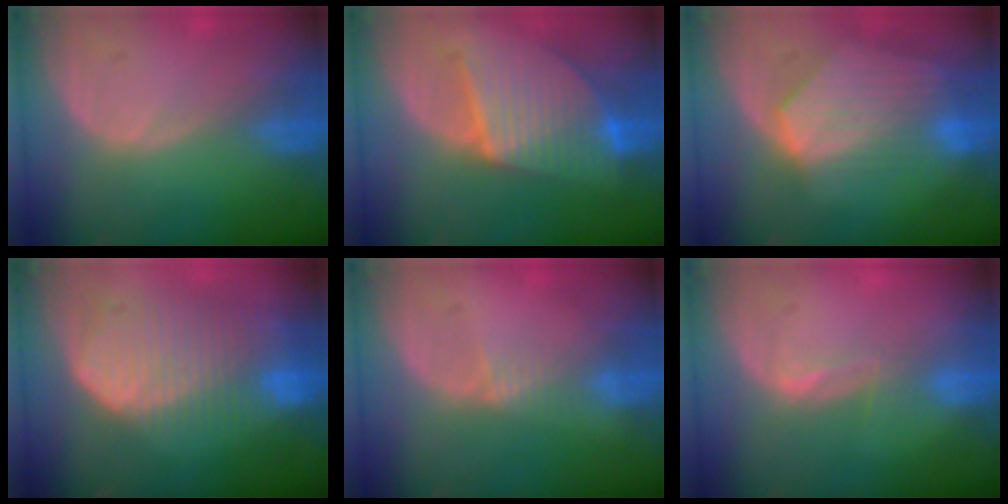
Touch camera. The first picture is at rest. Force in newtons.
{"total": 9.8, "press": 9.7, "slide": 0.7}
{"total": 9.2, "press": 8.1, "slide": 4.4}
{"total": 10.3, "press": 9.0, "slide": 5.1}
{"total": 1.8, "press": 1.5, "slide": 1.0}
{"total": 2.2, "press": 1.7, "slide": 1.4}